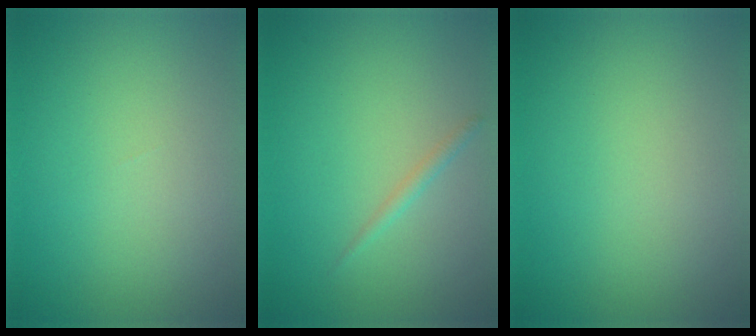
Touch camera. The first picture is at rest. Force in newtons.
{"total": 0.9, "press": 0.9, "slide": 0.1}
{"total": 0.0}